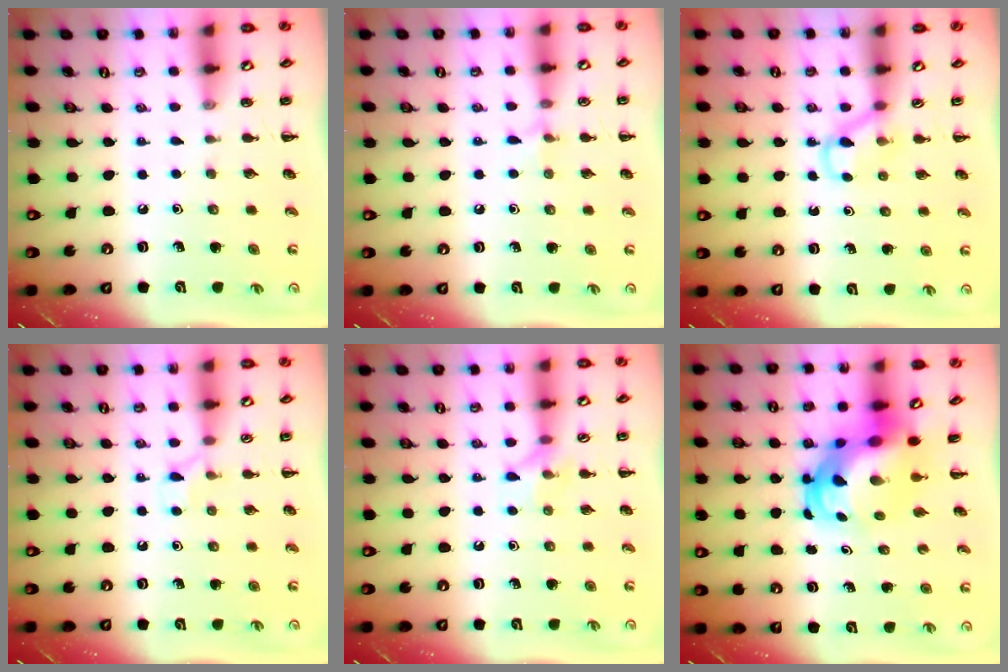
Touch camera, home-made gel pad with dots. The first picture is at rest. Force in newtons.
{"total": 5.1, "press": 4.8, "slide": 1.7}
{"total": 5.1, "press": 4.8, "slide": 1.7}
{"total": 4.0, "press": 3.7, "slide": 1.6}
{"total": 6.7, "press": 6.7, "slide": 0.8}
{"total": 7.7, "press": 7.4, "slide": 2.3}